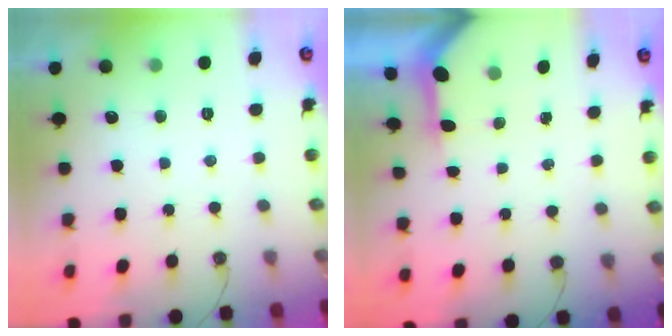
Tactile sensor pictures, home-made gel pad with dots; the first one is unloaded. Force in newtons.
{"total": 3.4, "press": 3.4, "slide": 0.3}